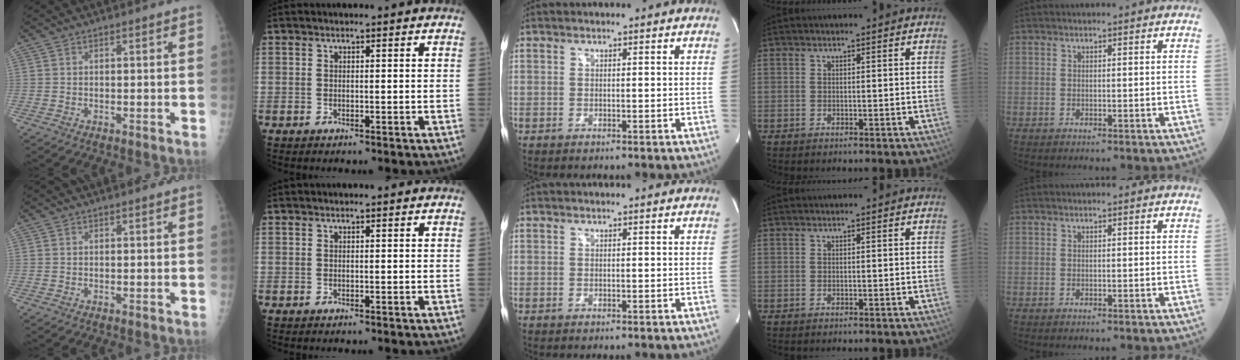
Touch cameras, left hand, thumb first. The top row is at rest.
{}